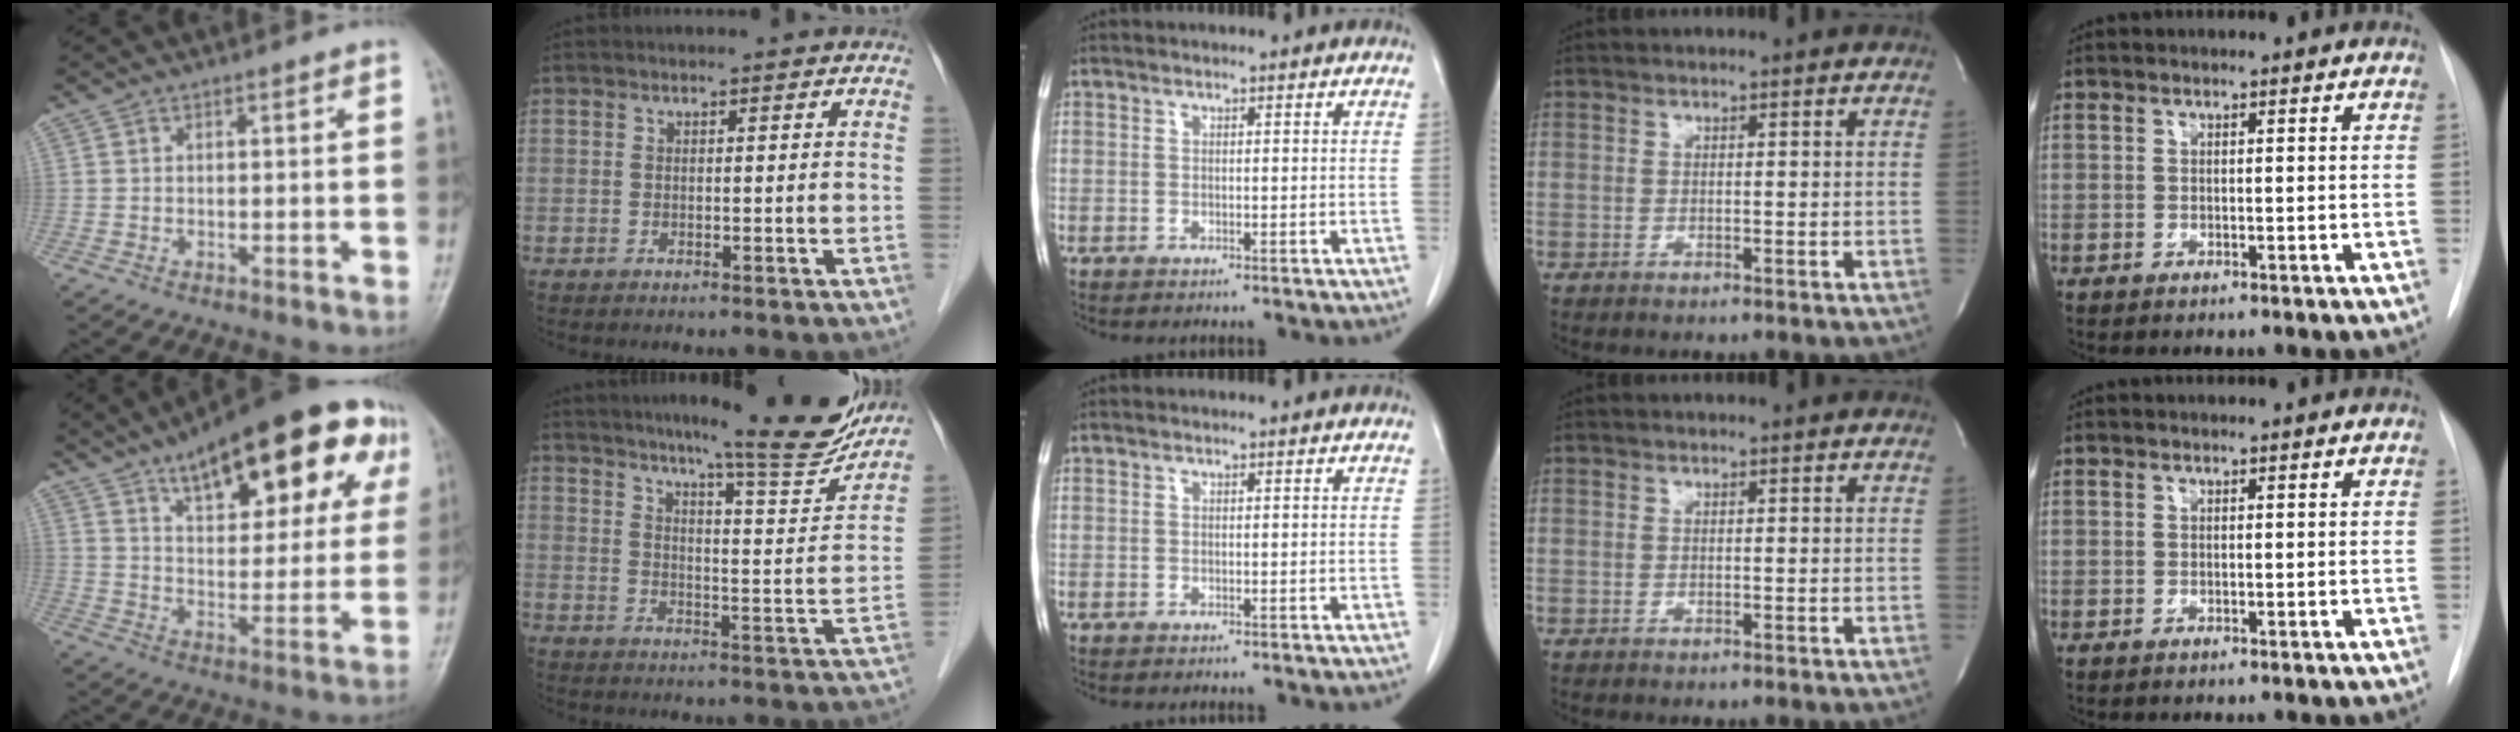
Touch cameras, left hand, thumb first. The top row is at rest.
{"thumb": {"total": 25.4, "force": [13.0, 10.3, 19.2], "torque": [-0.229, -0.013, 0.188]}, "index": {"total": 17.0, "force": [15.1, 0.2, 7.7], "torque": [-0.105, -0.037, 0.196]}}